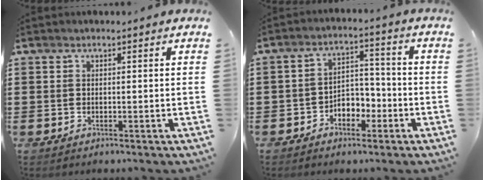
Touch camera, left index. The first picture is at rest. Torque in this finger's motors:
{"motor_torque": [0.24, 0.15, 0.20, 0.07]}